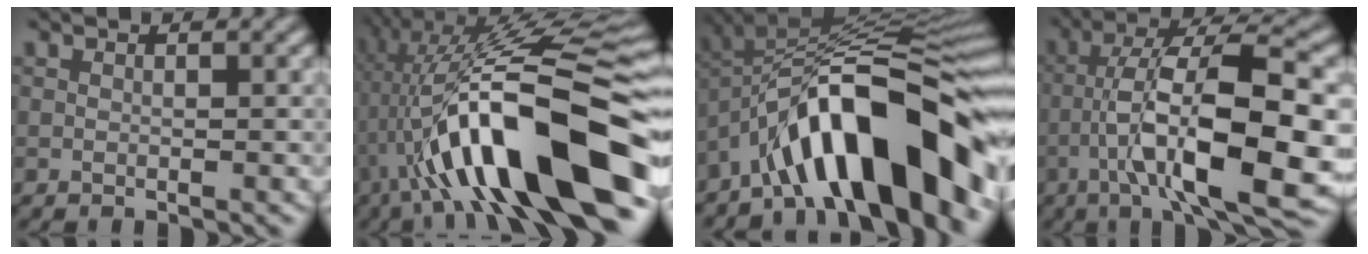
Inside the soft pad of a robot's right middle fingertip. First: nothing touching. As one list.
[{"total": 15.5, "force": [-4.8, 3.8, 14.3], "torque": [-0.239, 0.044, -0.061]}, {"total": 13.0, "force": [-6.9, 3.7, 10.3], "torque": [-0.167, 0.023, -0.097]}, {"total": 12.5, "force": [-4.0, 3.0, 11.5], "torque": [-0.212, 0.023, -0.048]}]